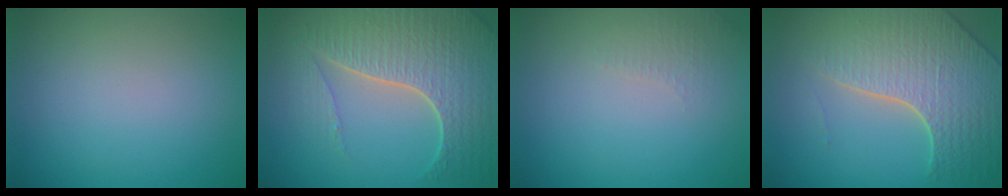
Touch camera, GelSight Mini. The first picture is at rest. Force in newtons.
{"total": 7.4, "press": 5.5, "slide": 5.0}
{"total": 1.4, "press": 1.3, "slide": 0.4}
{"total": 7.0, "press": 5.6, "slide": 4.2}